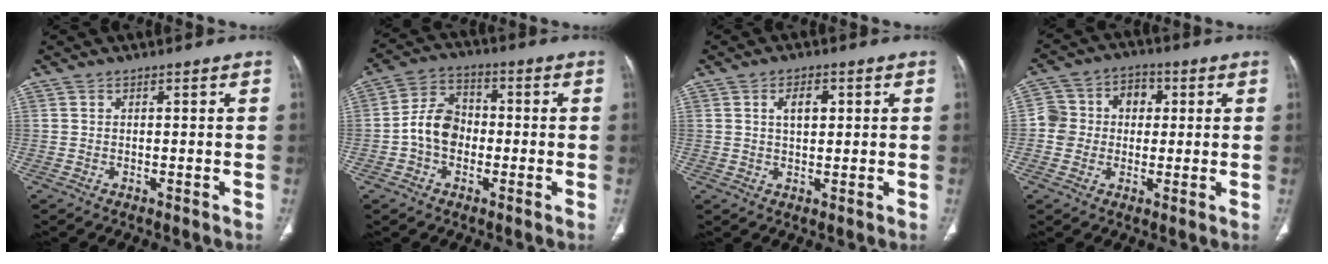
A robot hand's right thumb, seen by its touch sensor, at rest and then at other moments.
{"total": 8.4, "force": [-1.4, 6.4, 5.3], "torque": [-0.080, 0.028, -0.040]}
{"total": 4.1, "force": [1.2, 2.2, 3.2], "torque": [-0.049, -0.002, 0.021]}
{"total": 8.9, "force": [0.5, 8.1, 3.6], "torque": [-0.029, 0.027, 0.002]}